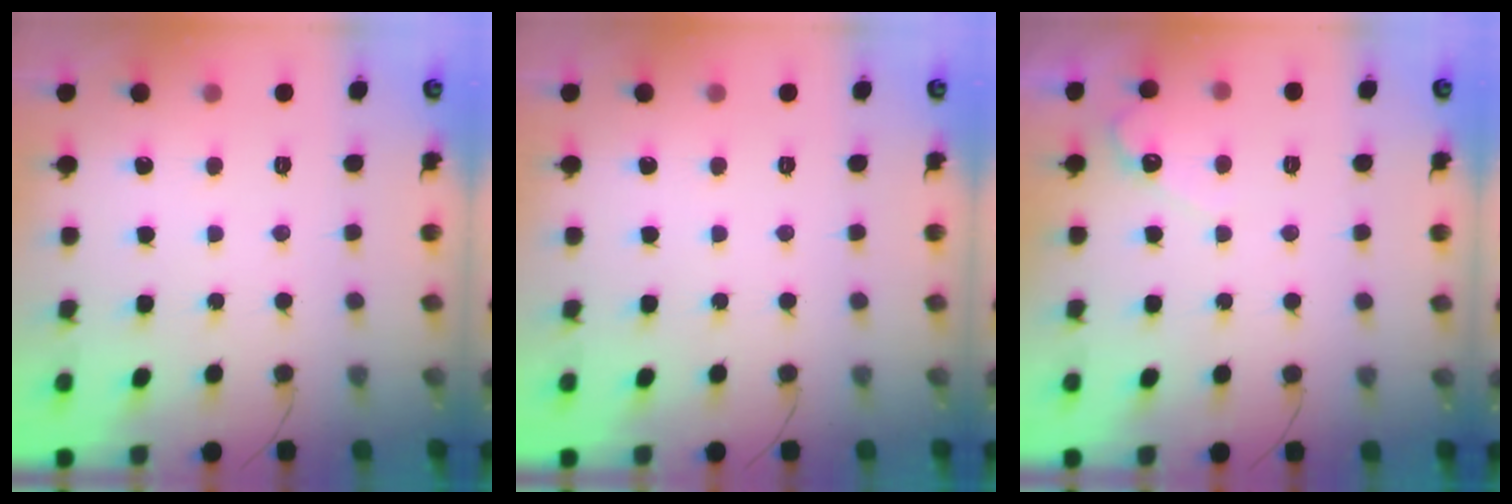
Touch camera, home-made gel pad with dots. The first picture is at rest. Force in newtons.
{"total": 0.0}
{"total": 3.3, "press": 3.3, "slide": 0.1}